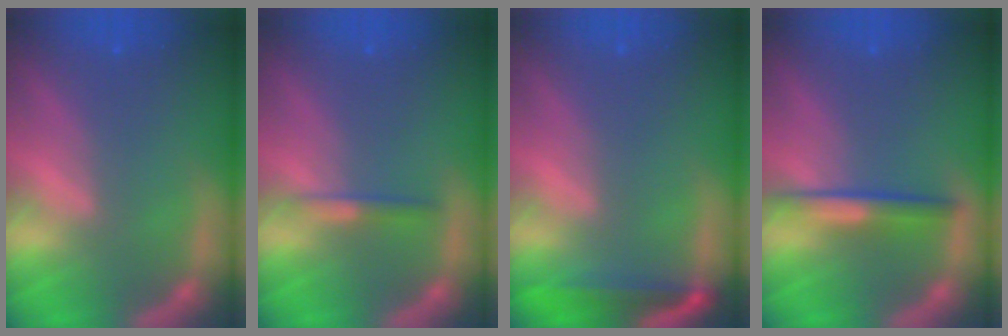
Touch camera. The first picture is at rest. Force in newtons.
{"total": 1.4}
{"total": 4.0}
{"total": 3.0}